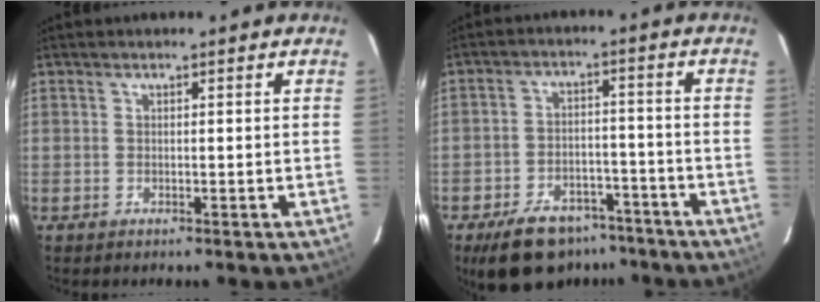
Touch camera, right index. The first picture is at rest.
{"total": 12.2, "force": [-9.2, 6.3, 4.8], "torque": [-0.077, 0.012, -0.141]}